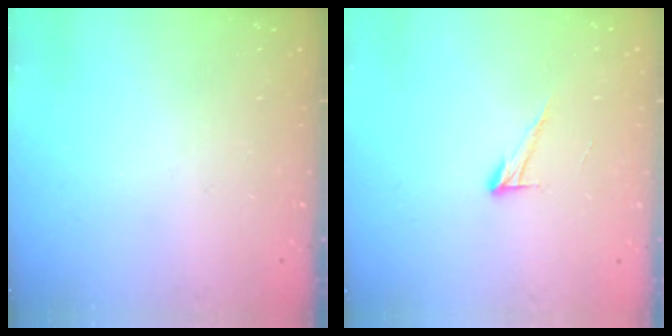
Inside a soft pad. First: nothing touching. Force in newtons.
{"total": 7.1, "press": 7.0, "slide": 0.4}